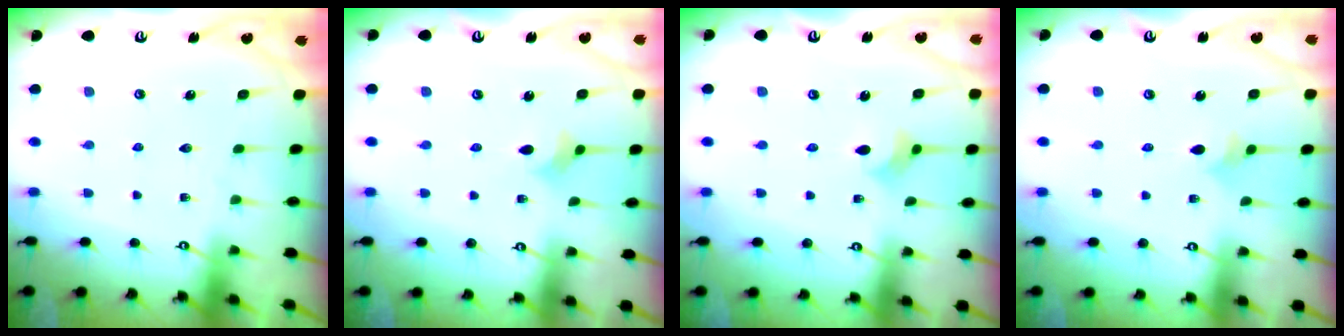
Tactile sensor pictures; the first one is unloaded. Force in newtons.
{"total": 2.4, "press": 2.3, "slide": 0.5}
{"total": 3.6, "press": 3.6, "slide": 0.4}
{"total": 3.7, "press": 3.6, "slide": 0.8}